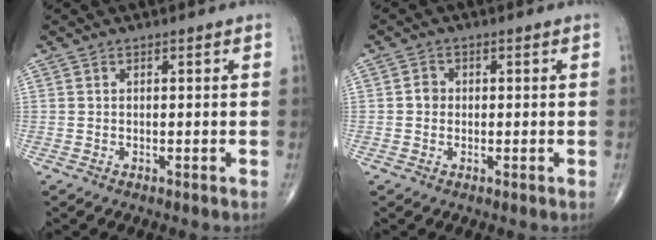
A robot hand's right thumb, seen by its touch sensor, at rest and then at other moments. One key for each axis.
{"total": 1.9, "fx": -0.1, "fy": 1.7, "fz": 0.8, "tx": -0.002, "ty": 0.006, "tz": -0.005}